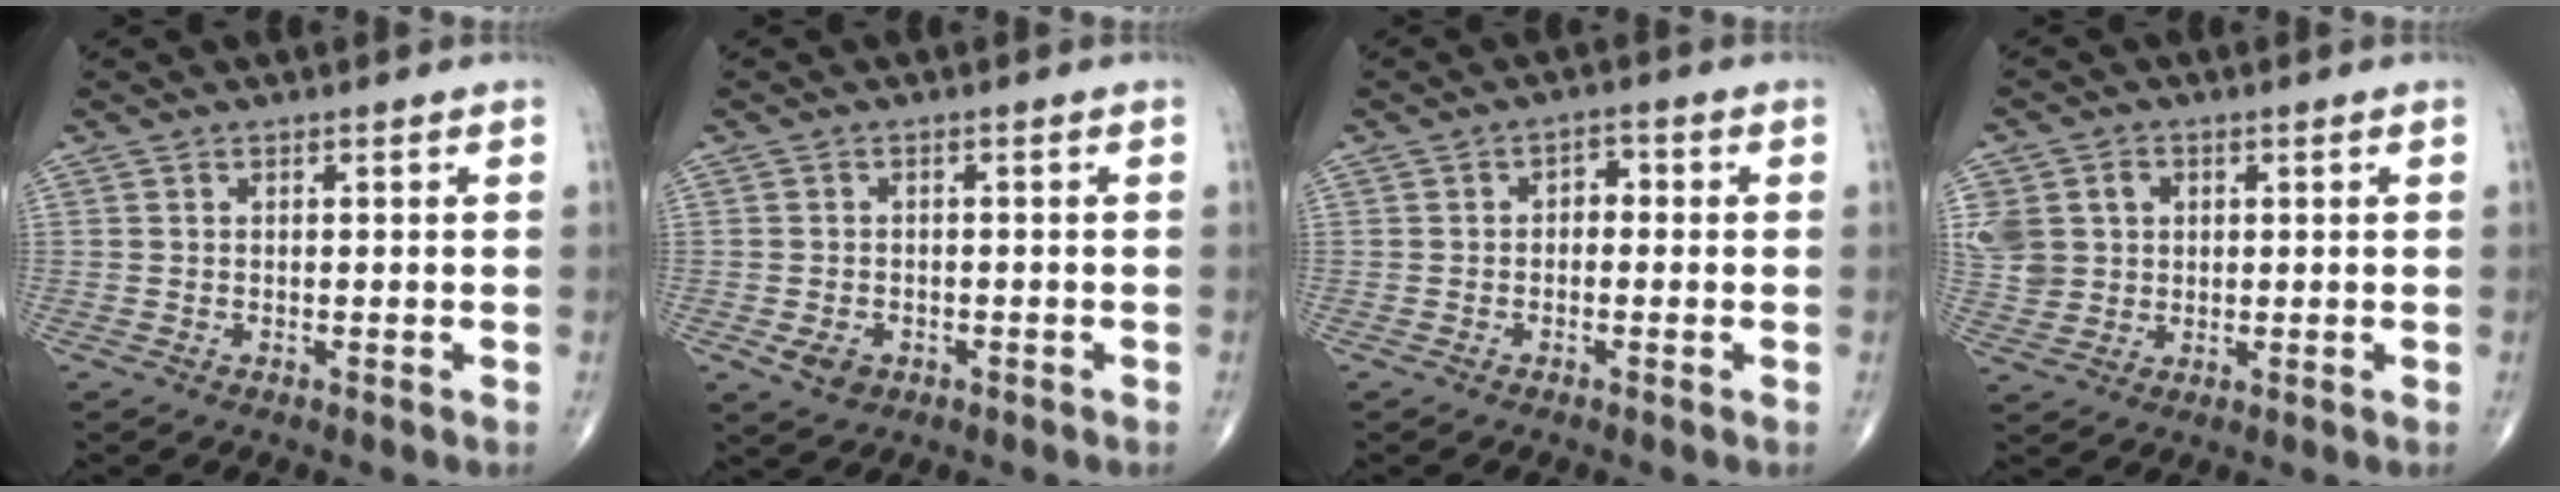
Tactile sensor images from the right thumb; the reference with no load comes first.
{"total": 0.0}
{"total": 2.6, "force": [-0.2, 1.8, 1.9], "torque": [-0.012, 0.013, -0.013]}
{"total": 11.0, "force": [2.4, 9.4, 5.1], "torque": [-0.111, 0.011, 0.059]}